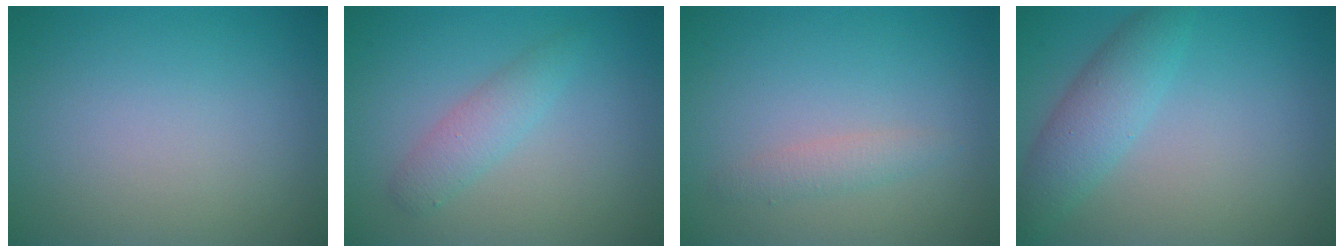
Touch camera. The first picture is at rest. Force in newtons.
{"total": 2.2, "press": 2.2, "slide": 0.1}
{"total": 1.4, "press": 1.4, "slide": 0.1}
{"total": 3.6, "press": 3.6, "slide": 0.0}